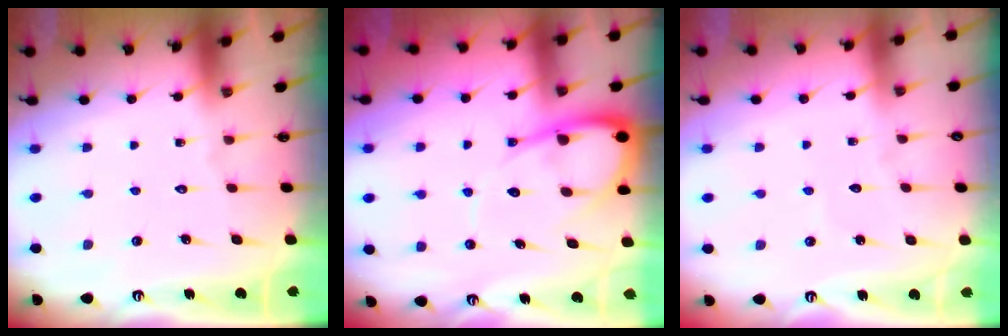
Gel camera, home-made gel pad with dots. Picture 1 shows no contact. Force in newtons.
{"total": 10.3, "press": 10.2, "slide": 1.1}
{"total": 2.0, "press": 2.0, "slide": 0.1}